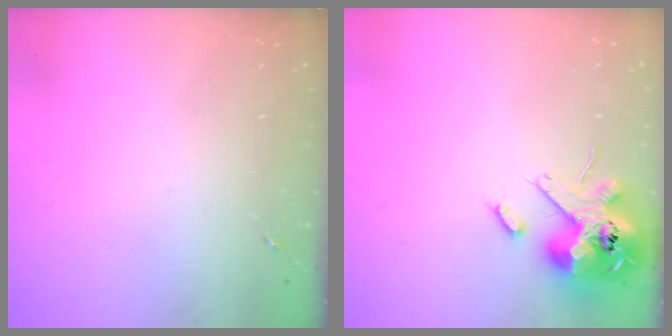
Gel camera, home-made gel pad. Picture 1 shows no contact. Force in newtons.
{"total": 14.9, "press": 14.7, "slide": 2.6}